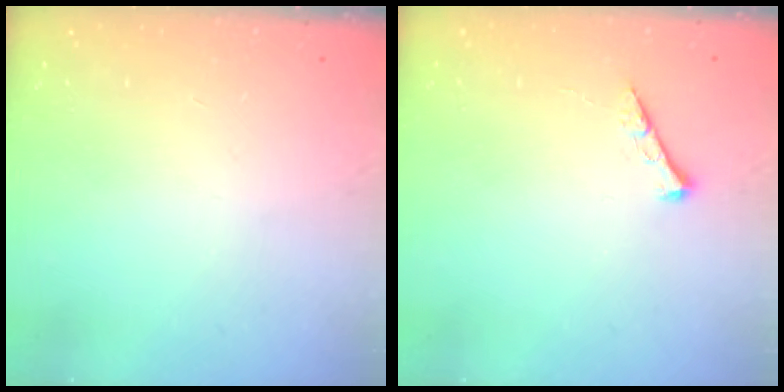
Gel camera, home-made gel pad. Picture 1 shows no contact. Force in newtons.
{"total": 3.9, "press": 3.9, "slide": 0.5}